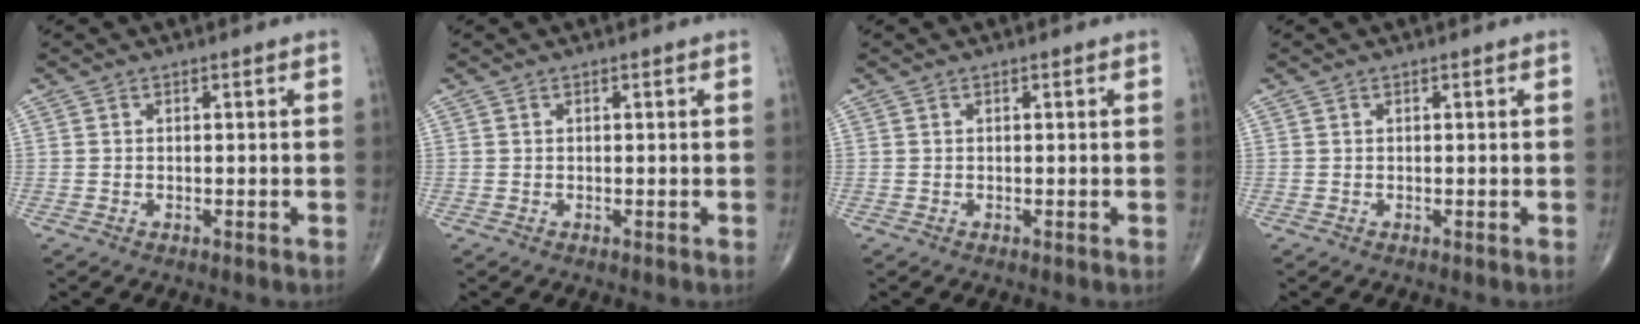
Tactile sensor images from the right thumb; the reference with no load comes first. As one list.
[{"total": 0.0}, {"total": 0.0}, {"total": 0.0}]